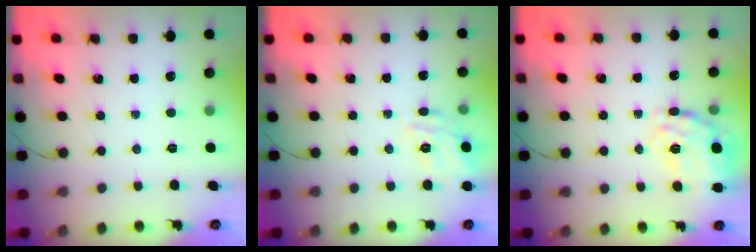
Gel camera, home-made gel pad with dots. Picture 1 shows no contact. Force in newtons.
{"total": 11.9, "press": 11.9, "slide": 0.7}
{"total": 22.5, "press": 22.3, "slide": 2.8}